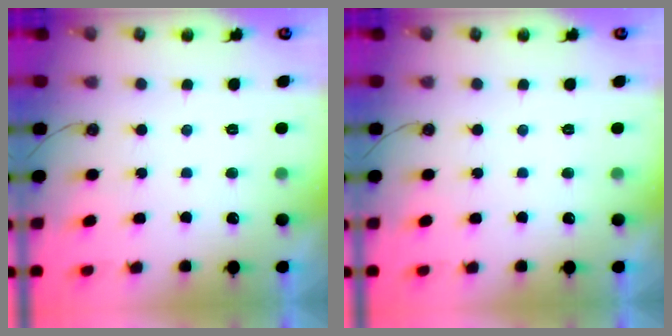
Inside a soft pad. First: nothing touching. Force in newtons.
{"total": 0.0}